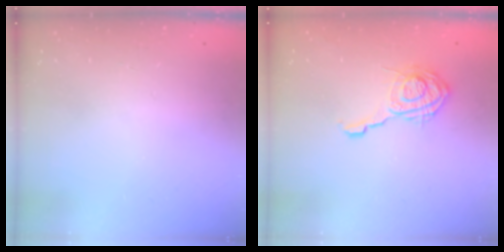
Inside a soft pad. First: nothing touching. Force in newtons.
{"total": 13.0, "press": 13.0, "slide": 0.3}